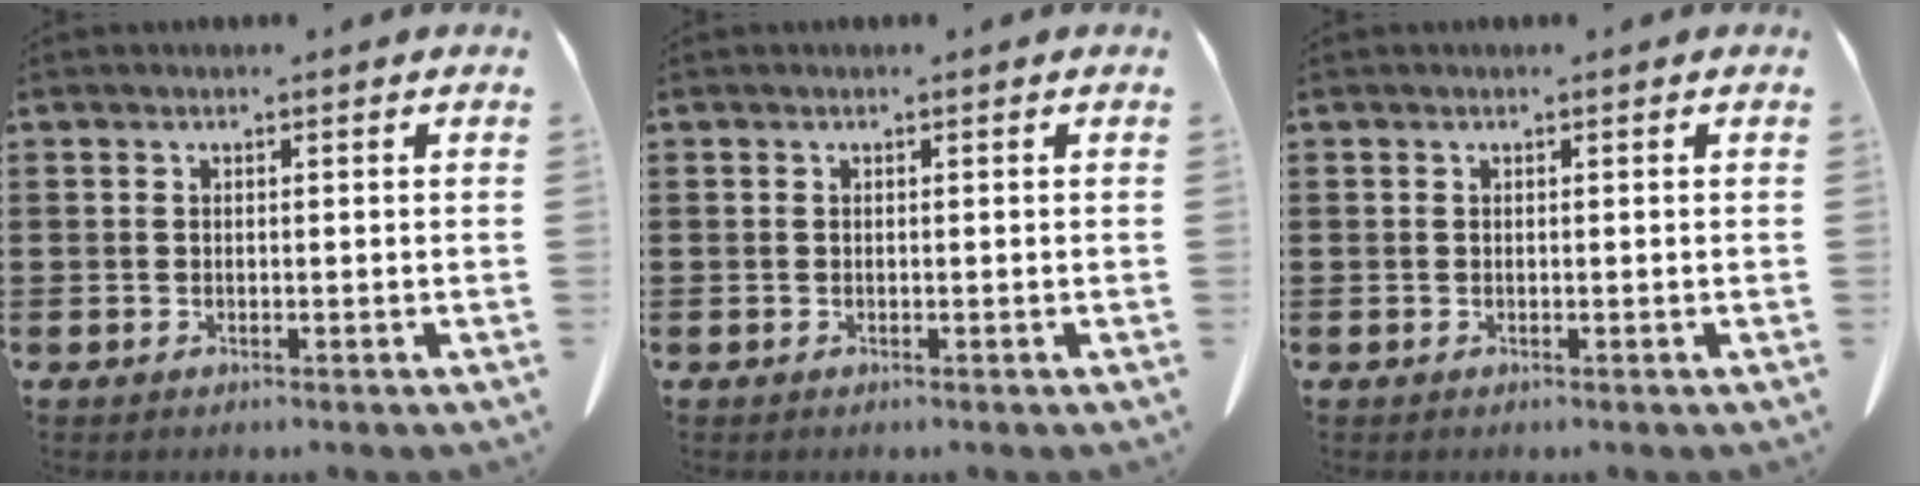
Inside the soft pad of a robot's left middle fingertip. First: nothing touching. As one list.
[{"total": 0.0}, {"total": 0.0}]